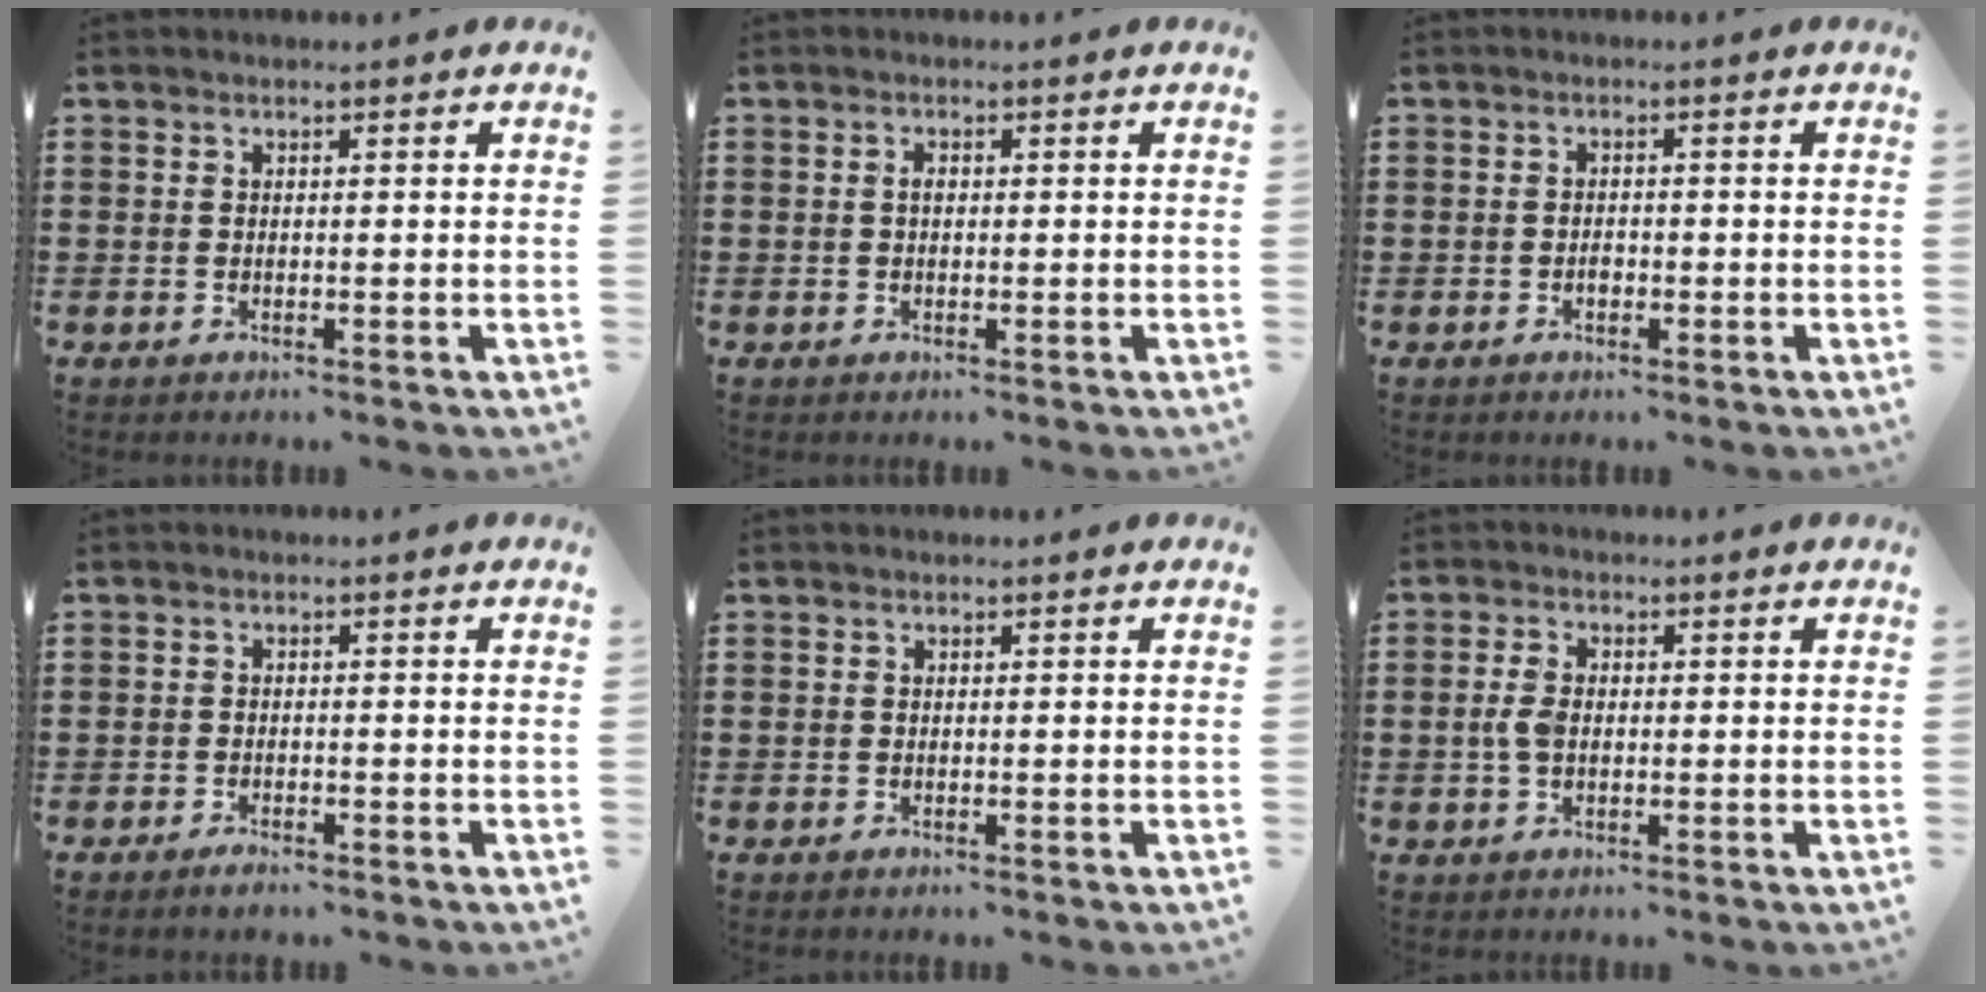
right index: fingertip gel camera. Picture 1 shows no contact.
{"total": 1.0, "force": [0.1, 0.5, 0.9], "torque": [-0.019, 0.002, 0.001]}
{"total": 1.3, "force": [-0.5, 0.9, 0.8], "torque": [-0.016, -0.002, -0.008]}
{"total": 1.4, "force": [-1.3, 0.2, 0.4], "torque": [-0.010, -0.003, -0.024]}
{"total": 0.0}
{"total": 3.3, "force": [-0.1, 2.0, 2.6], "torque": [-0.067, 0.001, -0.007]}